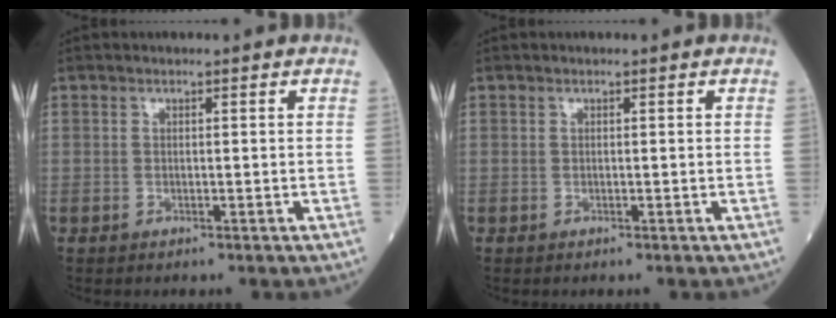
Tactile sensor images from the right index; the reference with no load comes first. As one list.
[{"total": 0.0}]